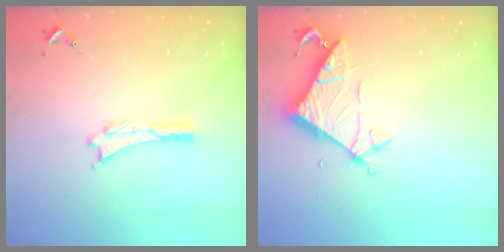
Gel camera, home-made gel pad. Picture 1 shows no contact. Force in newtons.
{"total": 6.7, "press": 6.7, "slide": 0.6}